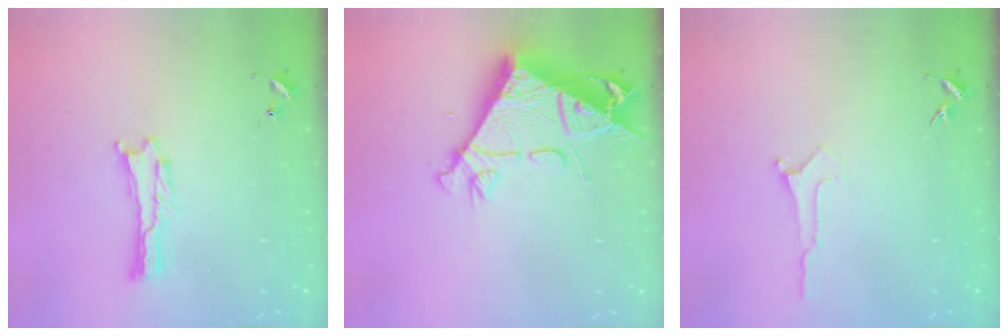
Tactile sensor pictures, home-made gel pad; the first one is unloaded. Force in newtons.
{"total": 8.6, "press": 8.6, "slide": 1.0}
{"total": 0.0}